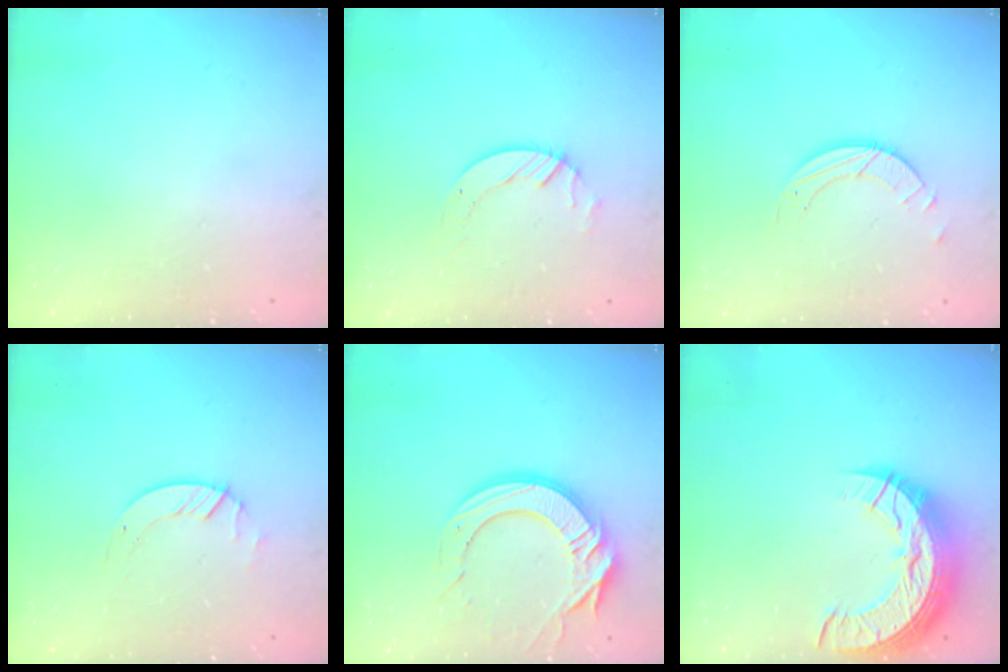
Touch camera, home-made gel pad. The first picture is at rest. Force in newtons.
{"total": 4.2, "press": 4.1, "slide": 0.5}
{"total": 3.9, "press": 3.9, "slide": 0.1}
{"total": 2.0, "press": 2.0, "slide": 0.2}
{"total": 16.4, "press": 16.4, "slide": 1.2}
{"total": 15.0, "press": 15.0, "slide": 1.0}